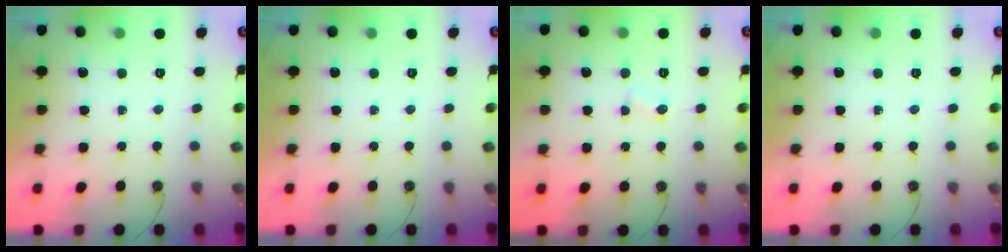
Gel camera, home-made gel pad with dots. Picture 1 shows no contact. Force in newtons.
{"total": 0.0}
{"total": 1.8, "press": 1.8, "slide": 0.2}
{"total": 0.0}